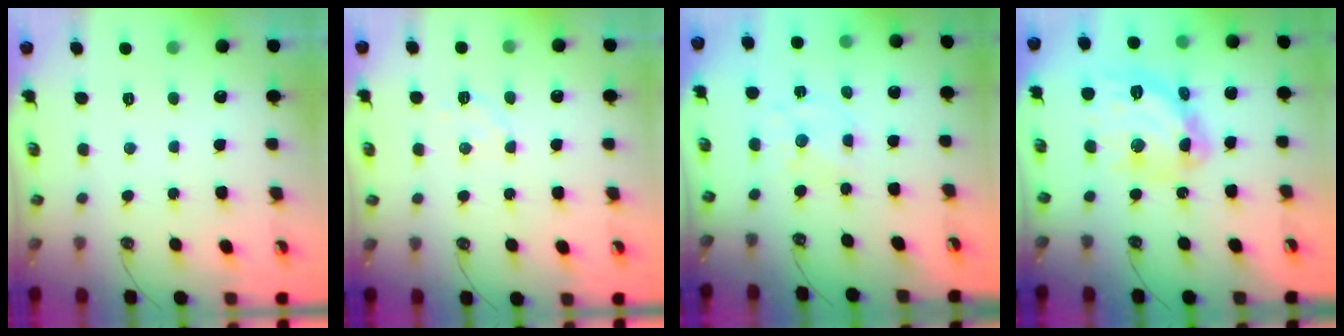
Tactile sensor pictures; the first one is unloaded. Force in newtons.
{"total": 2.8, "press": 2.8, "slide": 0.5}
{"total": 2.4, "press": 2.3, "slide": 0.5}
{"total": 15.6, "press": 15.5, "slide": 1.3}